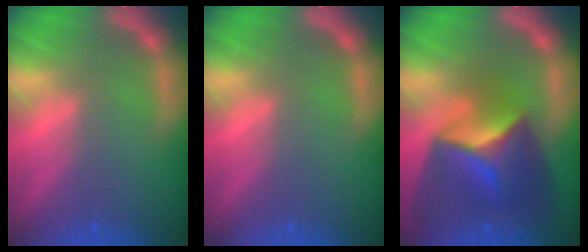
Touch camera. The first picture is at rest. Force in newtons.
{"total": 0.0}
{"total": 10.0}